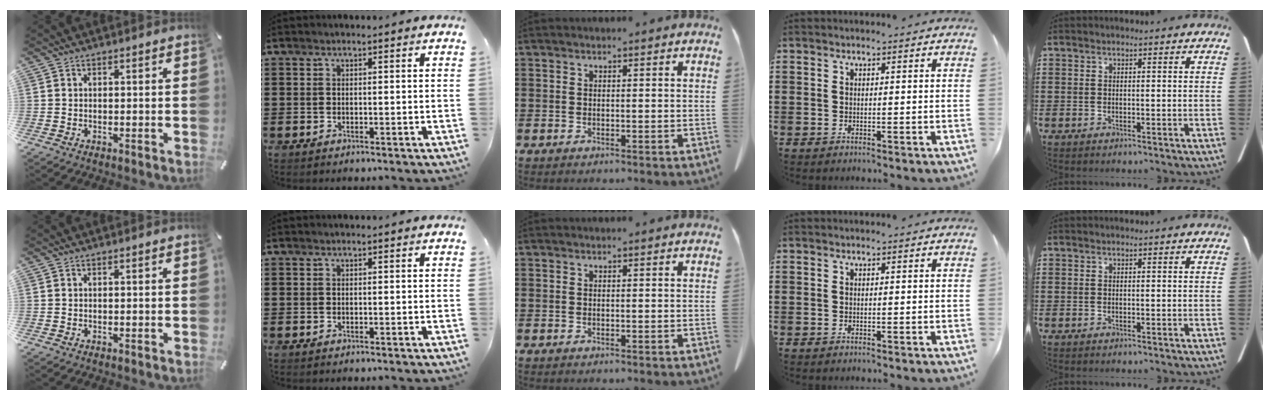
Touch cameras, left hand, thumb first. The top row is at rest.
{}